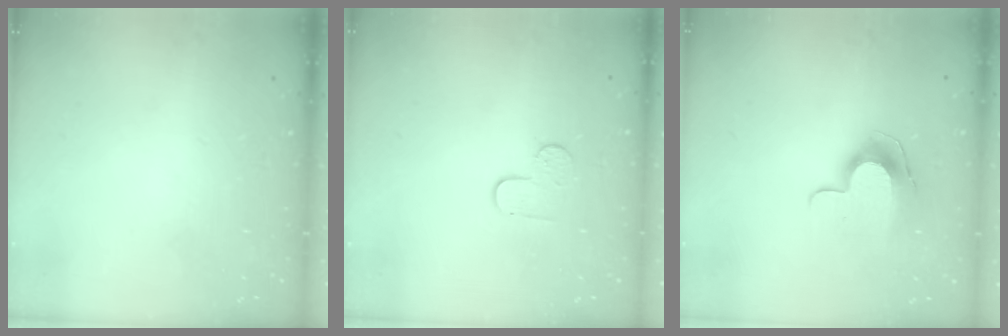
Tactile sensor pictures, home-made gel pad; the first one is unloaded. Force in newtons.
{"total": 6.1, "press": 6.1, "slide": 0.5}
{"total": 9.8, "press": 9.8, "slide": 0.2}